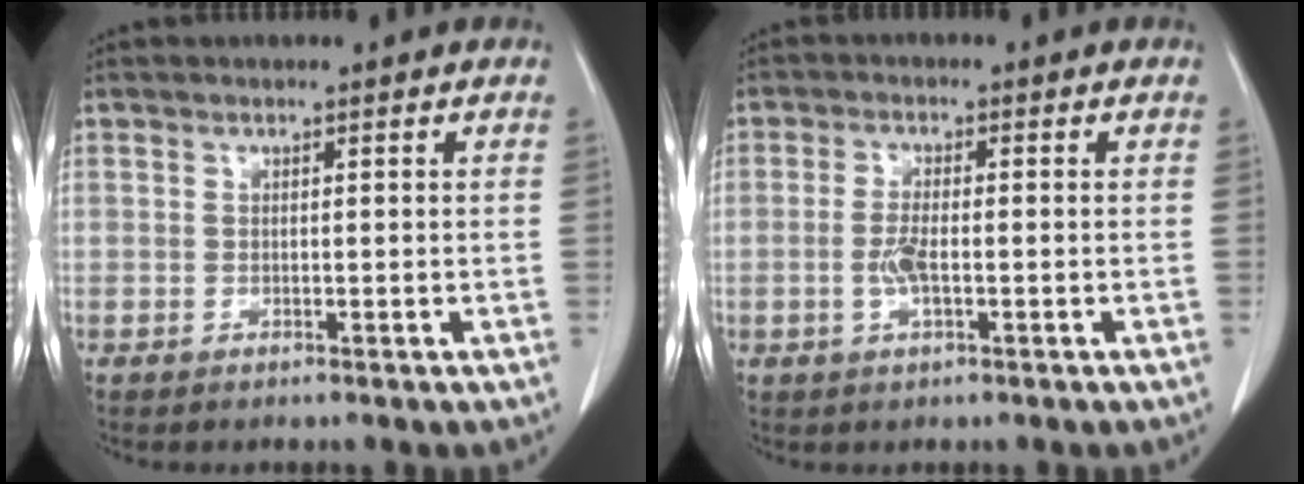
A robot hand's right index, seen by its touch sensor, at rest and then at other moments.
{"total": 3.4, "force": [-0.8, 0.9, 3.2], "torque": [-0.074, -0.002, -0.014]}